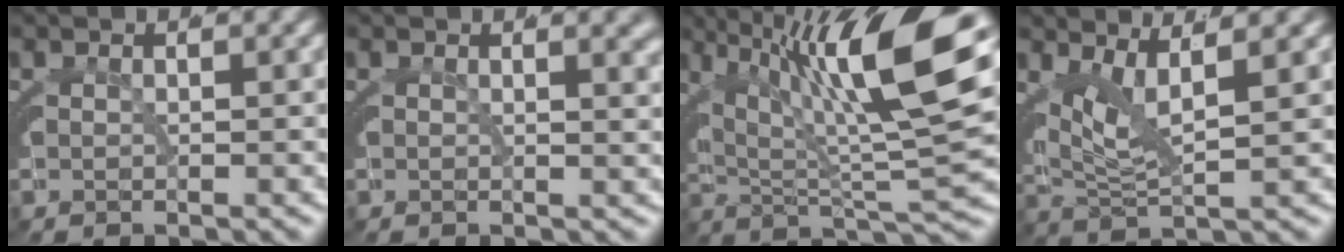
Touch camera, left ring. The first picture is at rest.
{"total": 1.3, "force": [0.8, 0.0, 1.0], "torque": [-0.009, -0.001, 0.010]}
{"total": 12.5, "force": [3.5, 3.8, 11.3], "torque": [-0.161, 0.010, 0.057]}
{"total": 5.3, "force": [2.2, 2.4, 4.1], "torque": [-0.088, -0.003, 0.036]}